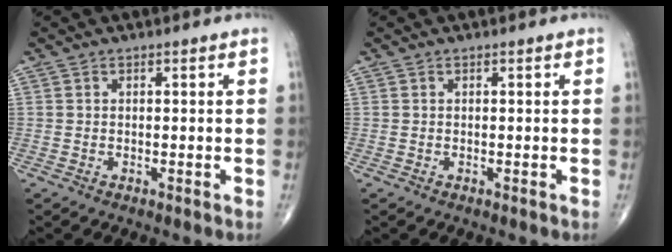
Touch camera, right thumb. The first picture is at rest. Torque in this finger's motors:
{"motor_torque": [0.00, 0.00, 0.01, 0.00, 0.00]}